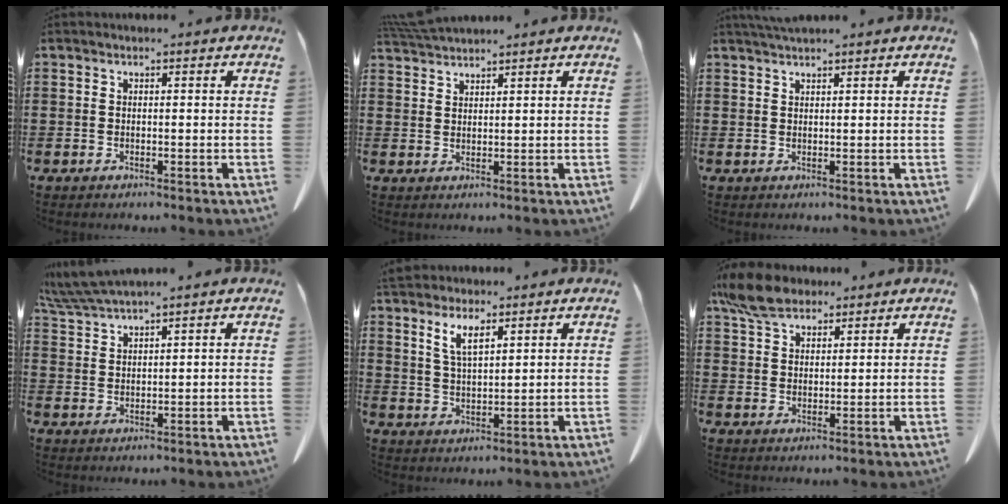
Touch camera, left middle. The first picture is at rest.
{"total": 3.5, "force": [3.4, 0.0, 0.8], "torque": [-0.025, -0.005, 0.066]}
{"total": 1.7, "force": [1.5, 0.1, 0.8], "torque": [-0.017, 0.000, 0.028]}
{"total": 4.5, "force": [4.2, -0.1, 1.8], "torque": [-0.047, -0.010, 0.079]}
{"total": 5.0, "force": [3.4, 1.5, 3.3], "torque": [-0.074, -0.002, 0.061]}
{"total": 7.1, "force": [5.5, 3.1, 3.3], "torque": [-0.084, -0.001, 0.104]}